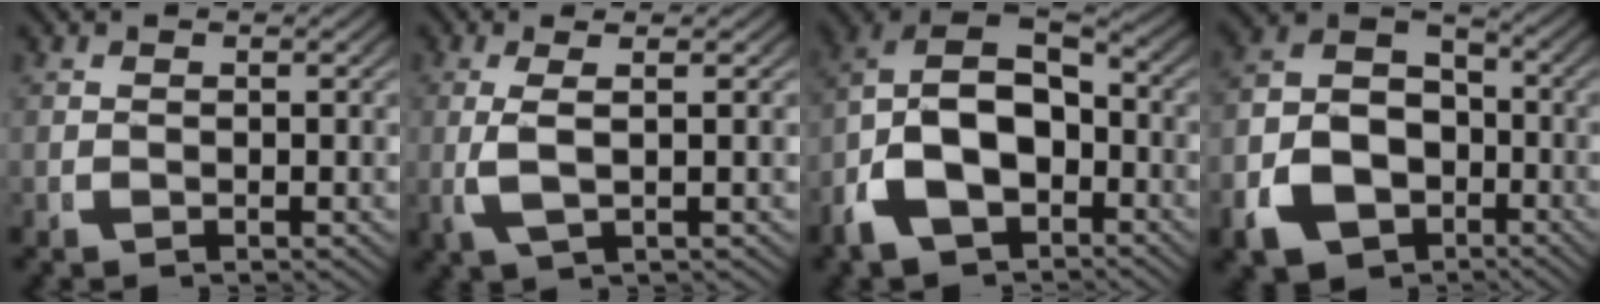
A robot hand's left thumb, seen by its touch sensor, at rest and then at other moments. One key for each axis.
{"total": 3.4, "fx": 0.5, "fy": 0.7, "fz": 3.3, "tx": -0.086, "ty": -0.001, "tz": 0.020}
{"total": 12.3, "fx": -1.7, "fy": 9.3, "fz": 7.9, "tx": -0.167, "ty": -0.029, "tz": -0.028}
{"total": 14.4, "fx": -3.2, "fy": 11.8, "fz": 7.5, "tx": -0.150, "ty": -0.039, "tz": -0.051}